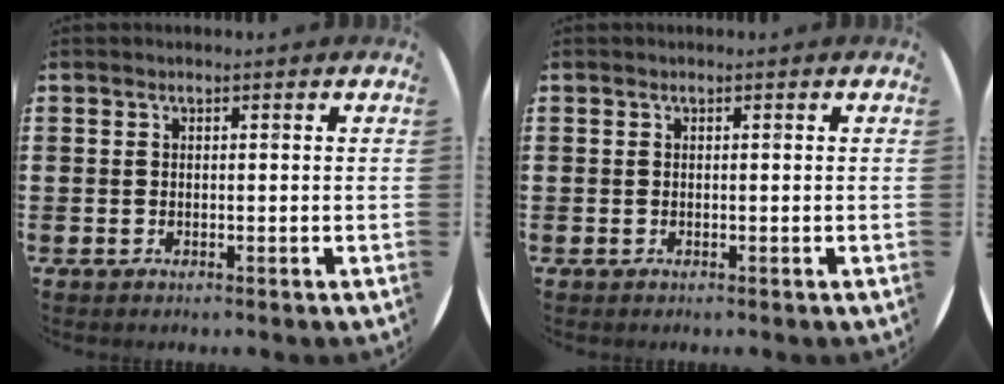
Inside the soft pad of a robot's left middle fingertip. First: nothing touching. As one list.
[{"total": 0.0}]